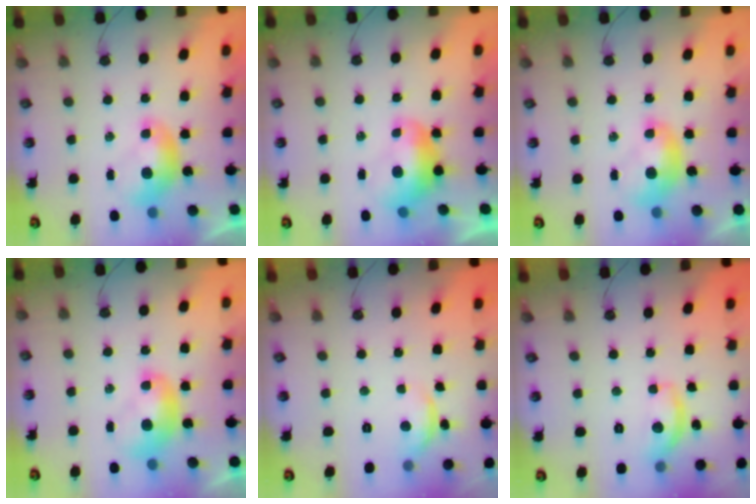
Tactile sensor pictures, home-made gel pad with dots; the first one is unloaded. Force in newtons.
{"total": 1.7, "press": 1.5, "slide": 0.8}
{"total": 1.4, "press": 1.4, "slide": 0.1}
{"total": 1.9, "press": 1.9, "slide": 0.2}
{"total": 2.6, "press": 2.6, "slide": 0.5}
{"total": 7.3, "press": 7.3, "slide": 0.4}